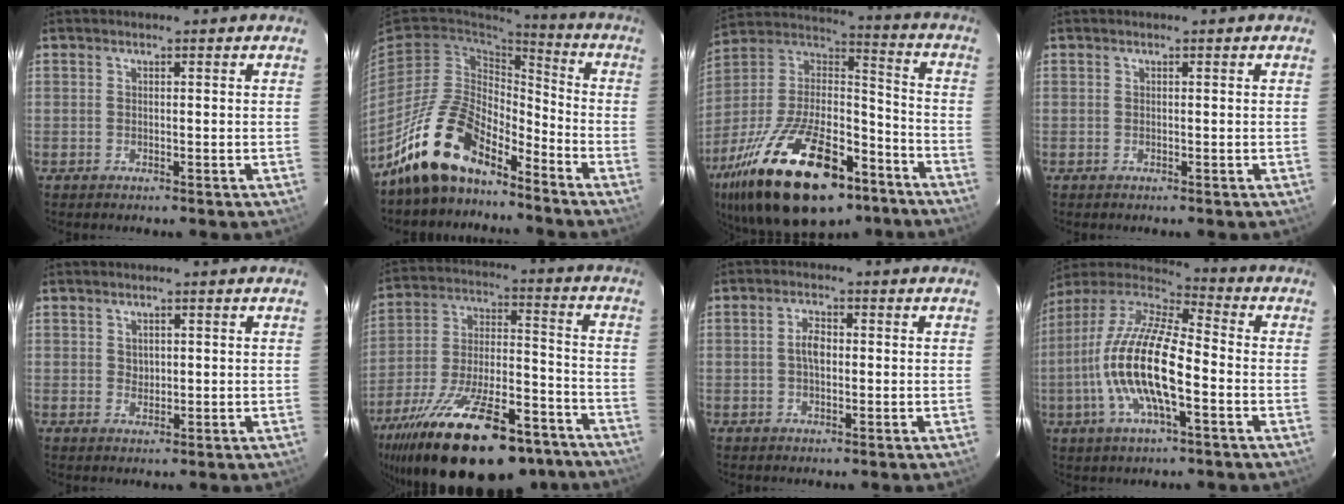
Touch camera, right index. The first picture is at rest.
{"total": 15.3, "force": [-12.0, 6.1, 7.4], "torque": [-0.155, 0.009, -0.220]}
{"total": 32.4, "force": [-19.5, 14.4, 21.6], "torque": [-0.413, -0.013, -0.304]}
{"total": 0.0}
{"total": 1.6, "force": [0.6, 1.3, 0.5], "torque": [-0.005, 0.004, 0.013]}
{"total": 30.8, "force": [-22.0, 11.4, 18.4], "torque": [-0.328, -0.028, -0.317]}
{"total": 3.1, "force": [0.0, 1.7, 2.6], "torque": [-0.049, 0.007, 0.000]}
{"total": 17.9, "force": [-4.2, 5.2, 16.6], "torque": [-0.329, -0.005, -0.088]}